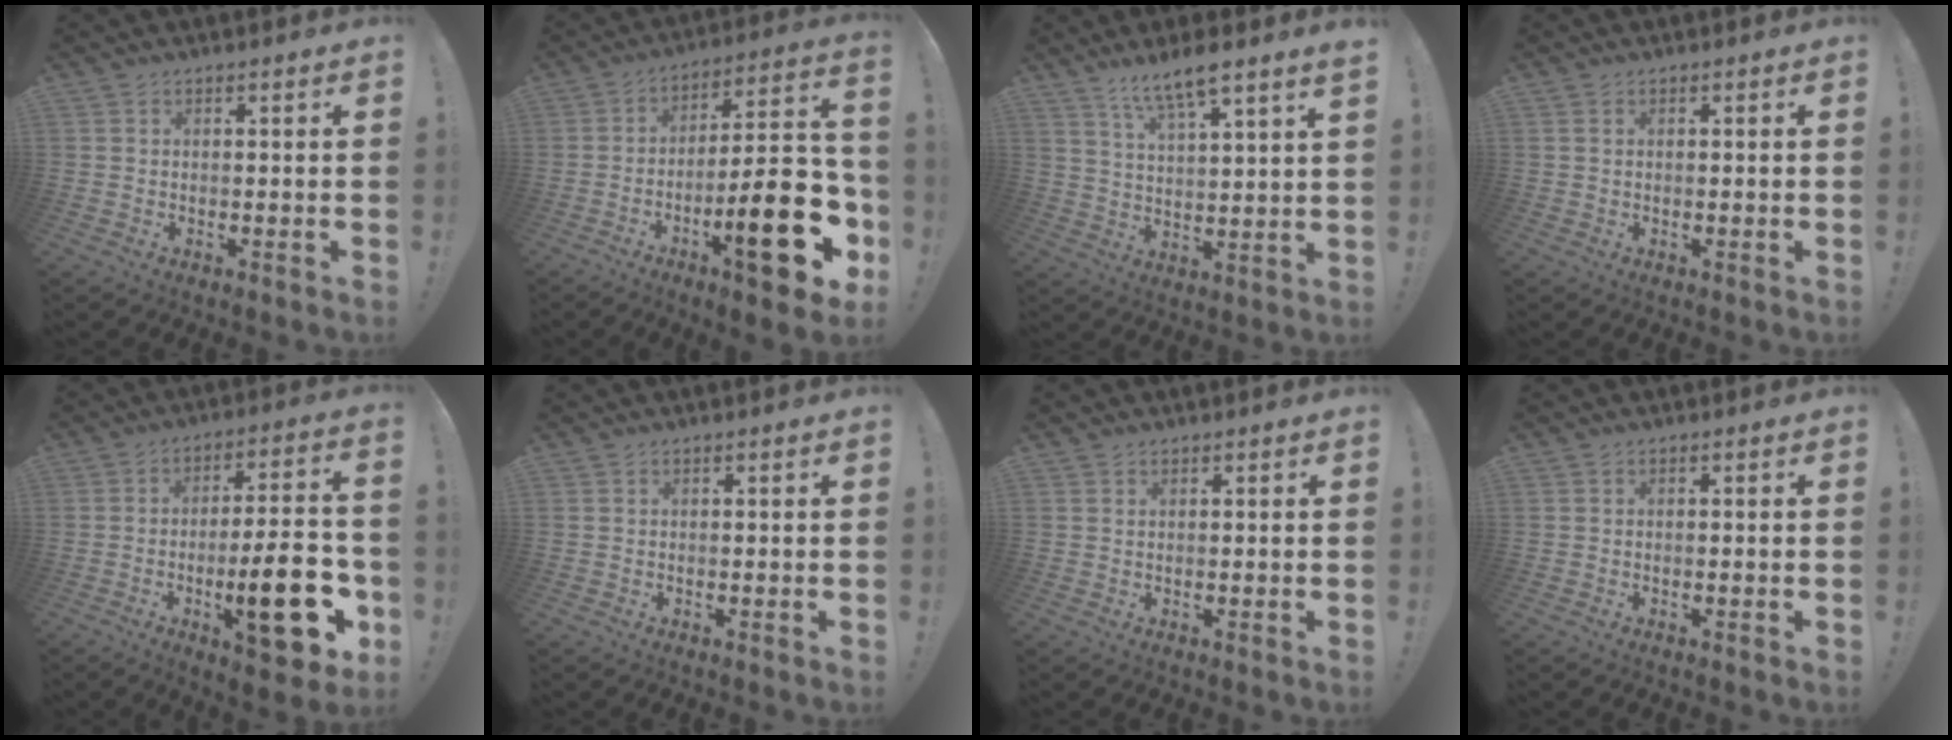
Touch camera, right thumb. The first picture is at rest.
{"total": 22.5, "force": [-8.8, 6.2, 19.8], "torque": [-0.276, 0.047, -0.133]}
{"total": 9.4, "force": [7.5, 0.3, 5.6], "torque": [-0.099, -0.043, 0.126]}
{"total": 0.6, "force": [0.4, 0.3, 0.3], "torque": [-0.015, 0.004, 0.009]}
{"total": 20.3, "force": [-6.1, 6.2, 18.4], "torque": [-0.253, 0.015, -0.086]}
{"total": 0.0}
{"total": 0.6, "force": [0.5, 0.3, 0.2], "torque": [-0.001, -0.002, 0.010]}
{"total": 0.0}